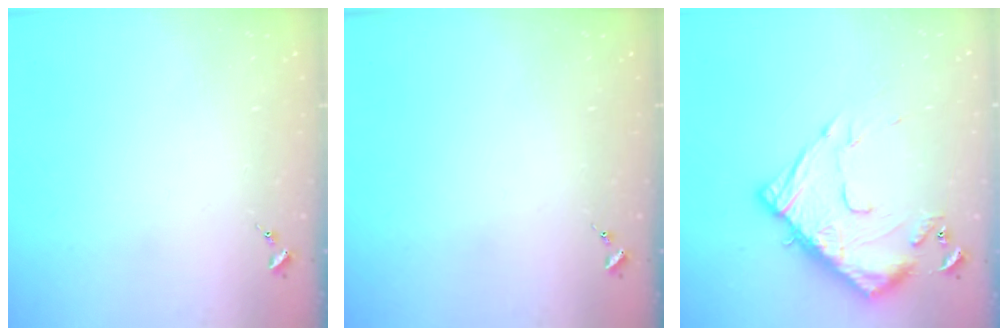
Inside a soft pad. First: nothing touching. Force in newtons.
{"total": 0.0}
{"total": 16.6, "press": 16.6, "slide": 1.4}